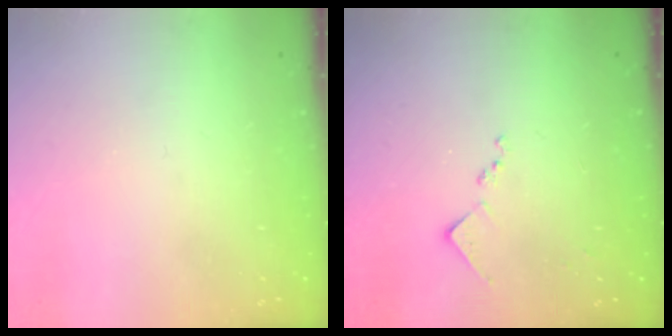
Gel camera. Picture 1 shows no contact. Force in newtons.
{"total": 8.4, "press": 8.3, "slide": 0.8}